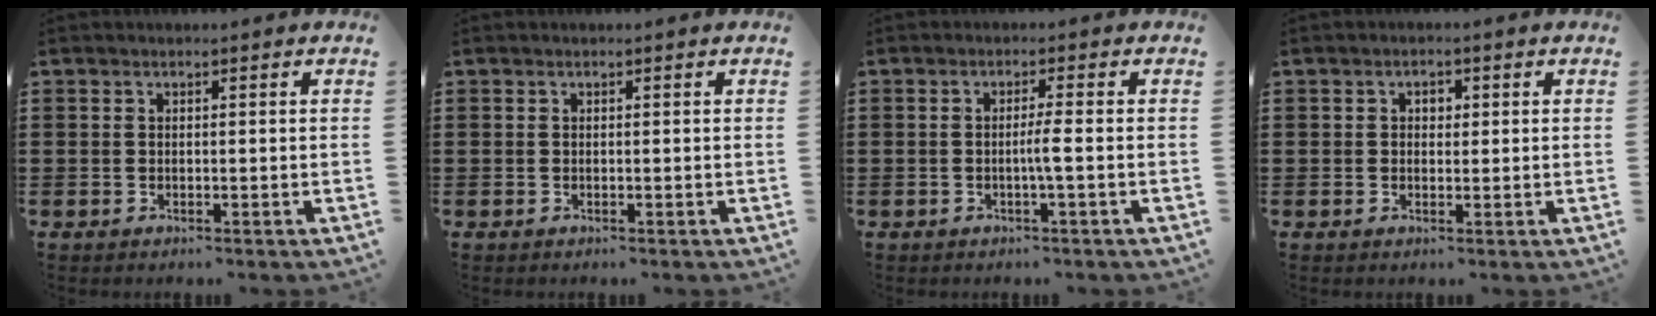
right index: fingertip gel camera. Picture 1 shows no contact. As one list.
[{"total": 0.0}, {"total": 2.3, "force": [-0.5, -0.4, 2.2], "torque": [-0.040, -0.005, -0.013]}, {"total": 1.5, "force": [0.2, 1.1, 1.0], "torque": [-0.021, 0.008, 0.003]}]